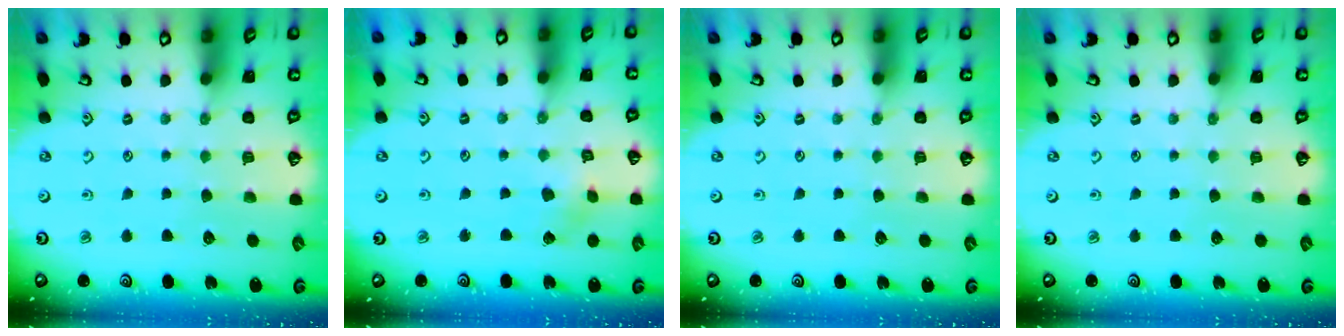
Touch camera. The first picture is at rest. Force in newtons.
{"total": 2.3, "press": 2.2, "slide": 0.3}
{"total": 0.0}
{"total": 0.0}